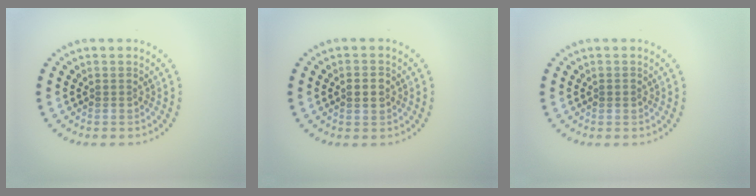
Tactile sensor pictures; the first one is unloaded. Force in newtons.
{"total": 2.1, "press": 2.1, "slide": 0.0}
{"total": 0.7, "press": 0.7, "slide": 0.0}